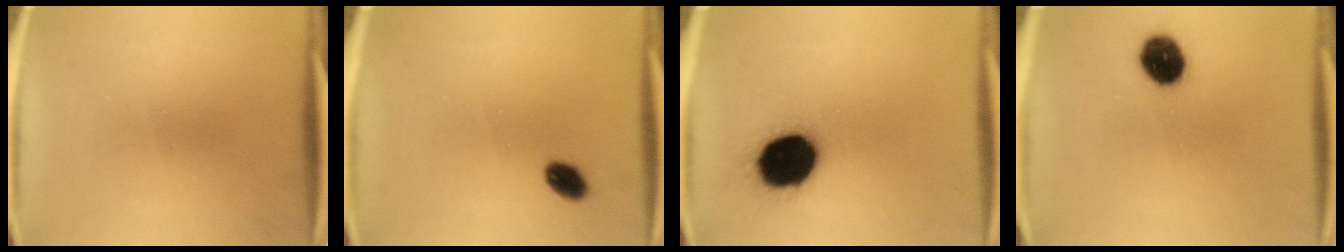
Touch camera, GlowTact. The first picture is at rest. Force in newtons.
{"total": 3.6}
{"total": 18.1}
{"total": 9.6}